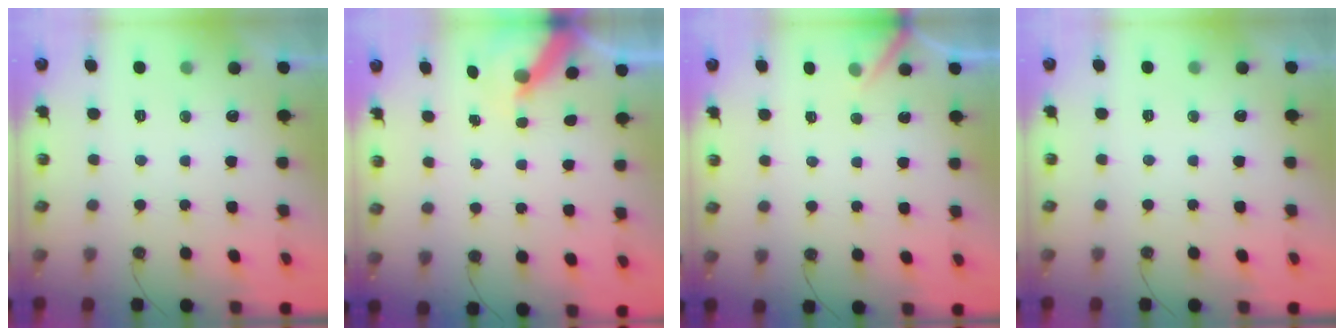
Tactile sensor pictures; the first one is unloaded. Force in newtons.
{"total": 6.1, "press": 6.0, "slide": 0.5}
{"total": 4.0, "press": 4.0, "slide": 0.3}
{"total": 0.0}